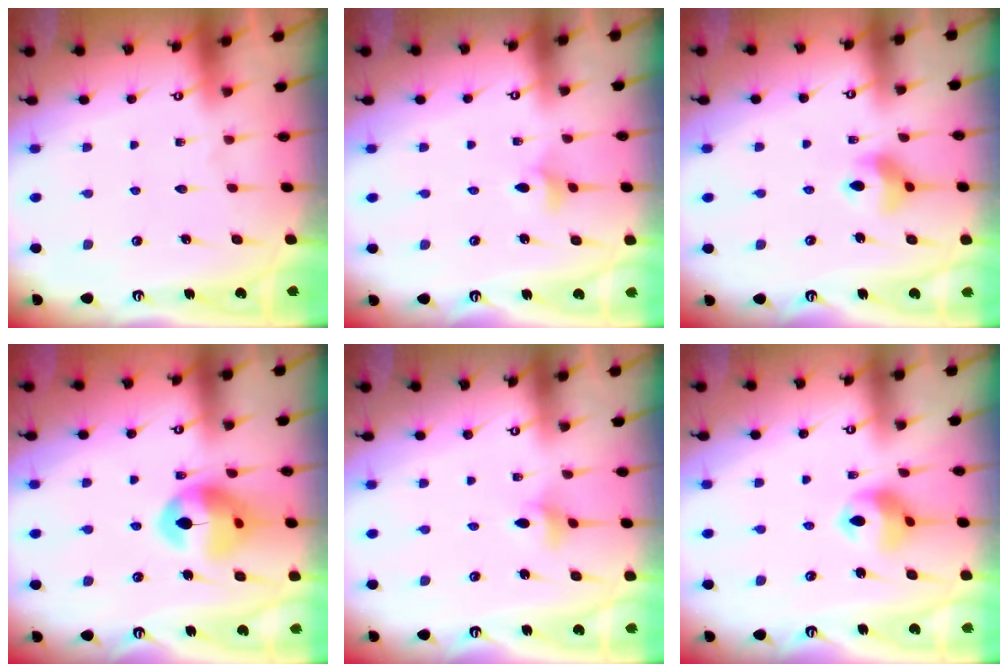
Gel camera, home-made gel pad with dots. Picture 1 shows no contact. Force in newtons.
{"total": 3.6, "press": 3.5, "slide": 0.6}
{"total": 8.9, "press": 8.8, "slide": 1.2}
{"total": 13.8, "press": 13.7, "slide": 1.6}
{"total": 2.8, "press": 2.8, "slide": 0.4}
{"total": 9.1, "press": 9.1, "slide": 0.9}